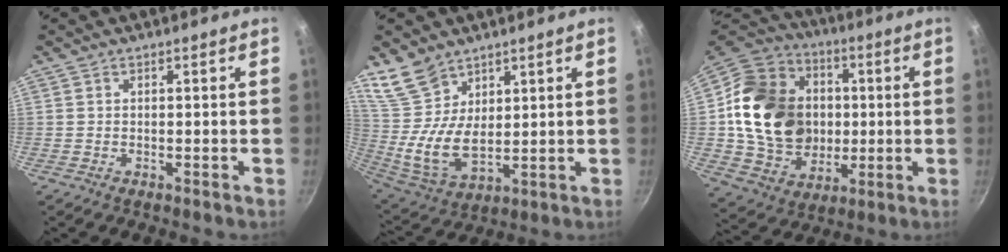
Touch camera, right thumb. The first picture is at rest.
{"total": 11.9, "force": [7.4, 7.2, 6.0], "torque": [-0.096, -0.052, 0.158]}
{"total": 23.4, "force": [1.2, 19.2, 13.3], "torque": [-0.206, 0.019, 0.032]}